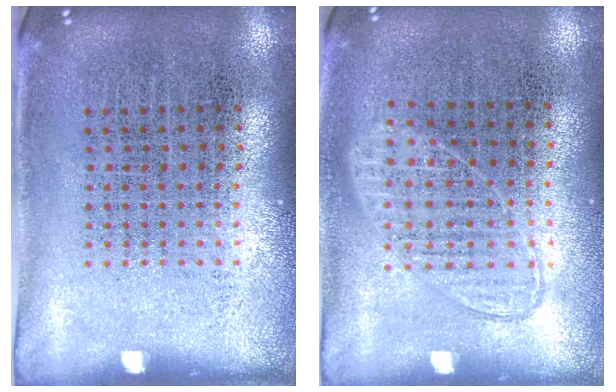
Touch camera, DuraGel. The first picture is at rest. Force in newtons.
{"total": 0.9, "press": 0.9, "slide": 0.3}